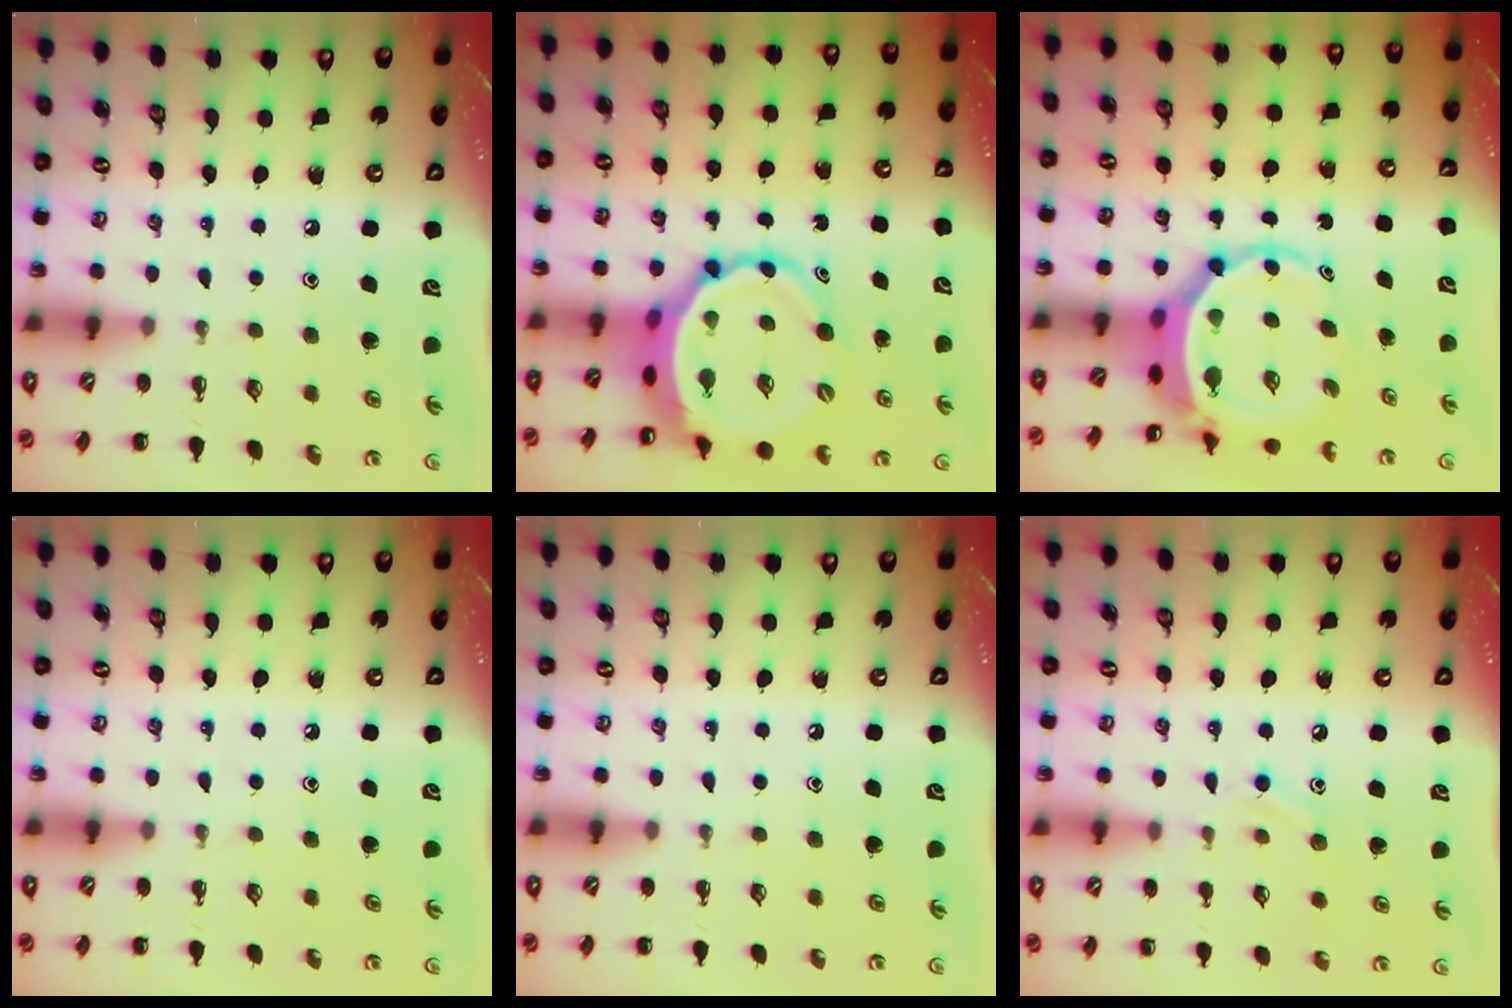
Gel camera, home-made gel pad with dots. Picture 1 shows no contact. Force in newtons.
{"total": 9.0, "press": 8.6, "slide": 2.4}
{"total": 5.9, "press": 5.6, "slide": 1.8}
{"total": 0.0}
{"total": 0.0}
{"total": 8.0, "press": 7.6, "slide": 2.3}